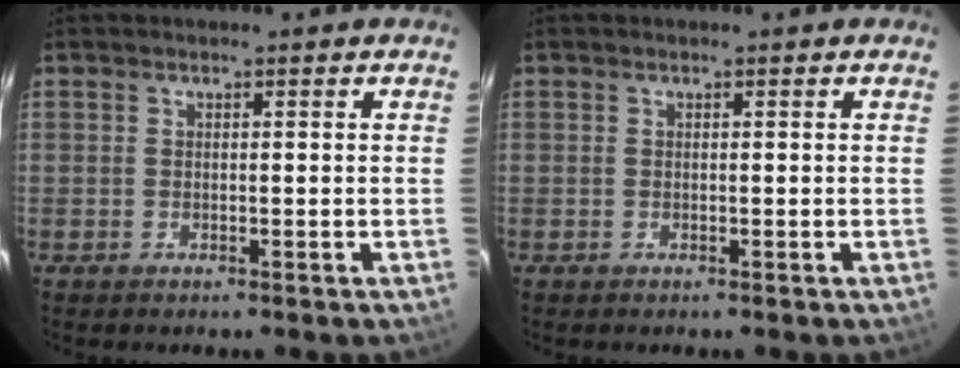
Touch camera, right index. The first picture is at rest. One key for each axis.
{"total": 0.0}